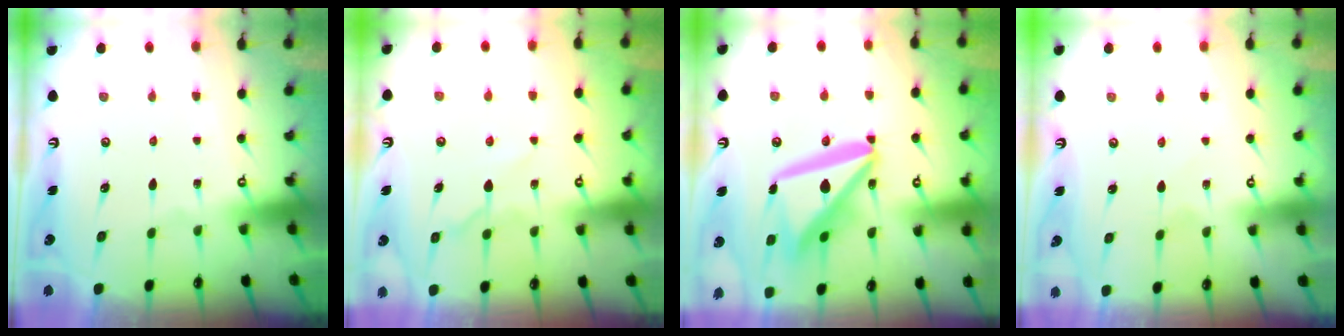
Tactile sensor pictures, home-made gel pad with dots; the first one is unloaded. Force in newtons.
{"total": 6.8, "press": 6.8, "slide": 0.6}
{"total": 18.0, "press": 17.9, "slide": 2.1}
{"total": 3.5, "press": 3.5, "slide": 0.4}